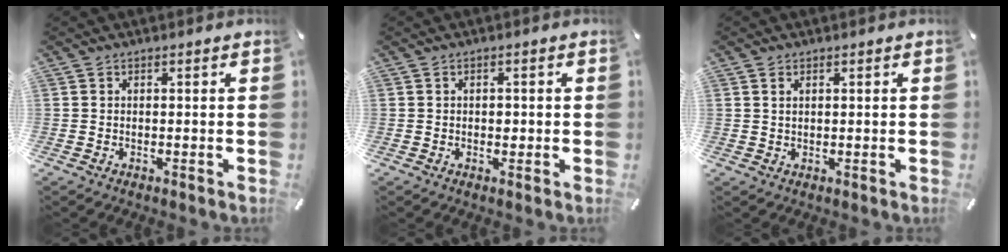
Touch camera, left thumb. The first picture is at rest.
{"total": 1.3, "force": [-0.2, 1.0, 0.9], "torque": [-0.010, 0.000, -0.006]}
{"total": 1.1, "force": [0.5, 0.6, 0.7], "torque": [-0.016, 0.002, 0.008]}